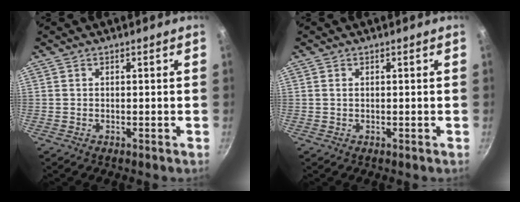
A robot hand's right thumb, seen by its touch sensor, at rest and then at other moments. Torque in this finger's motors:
{"motor_torque": [-0.37, 0.16, -0.50, -0.03, -0.05]}